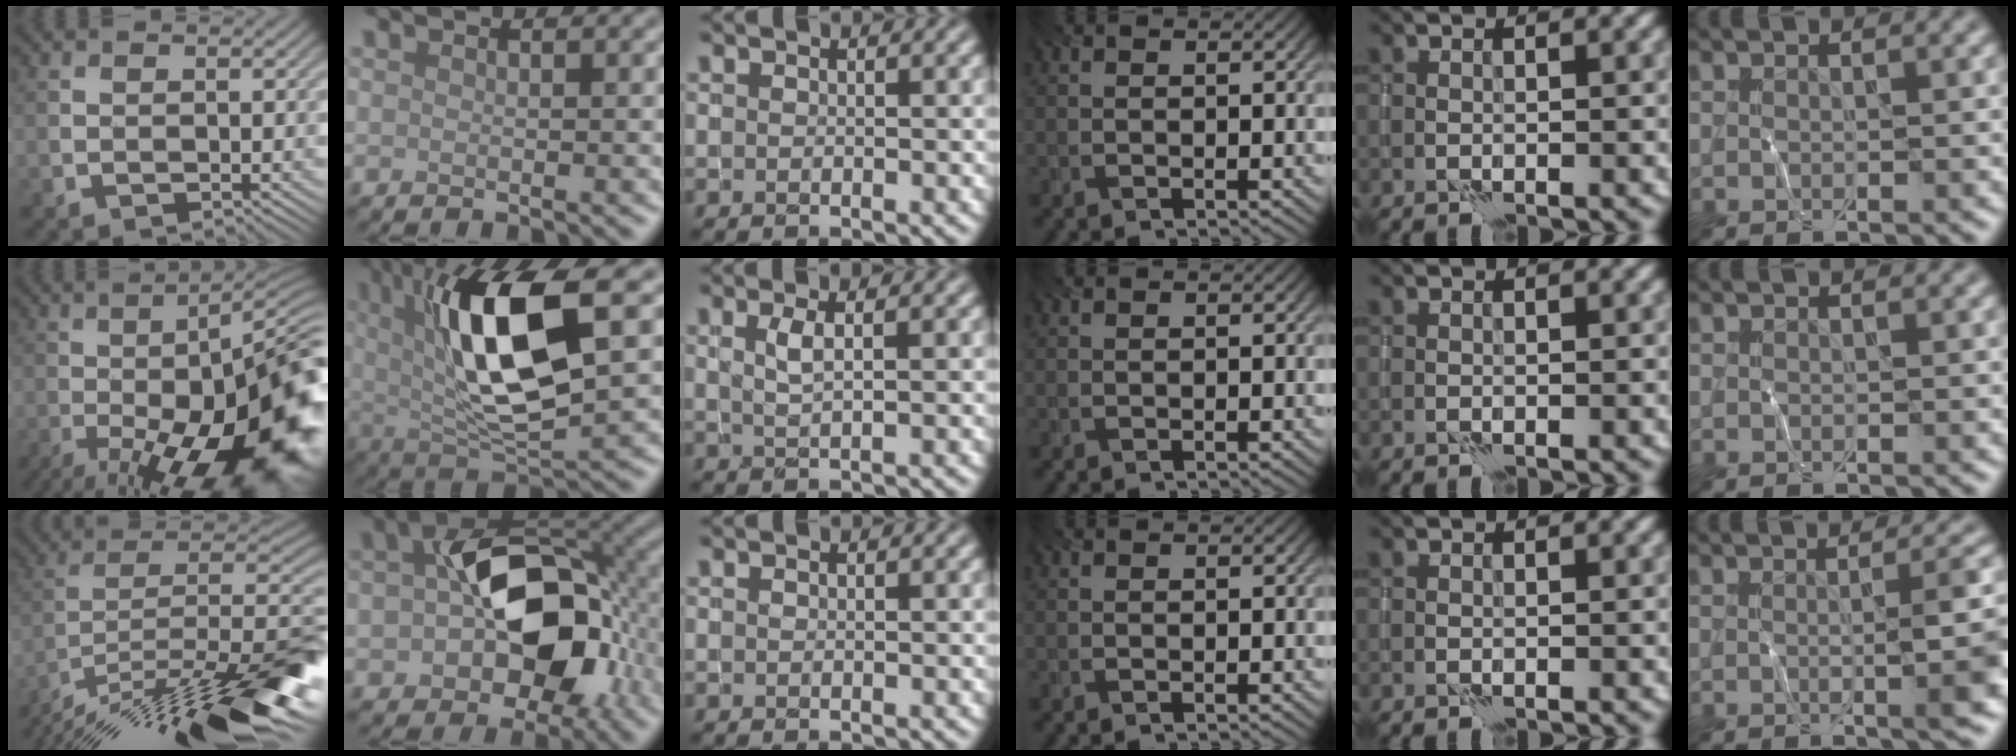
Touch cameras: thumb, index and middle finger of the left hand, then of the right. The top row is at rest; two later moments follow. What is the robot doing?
{"motion": "wrap", "object": "thread"}